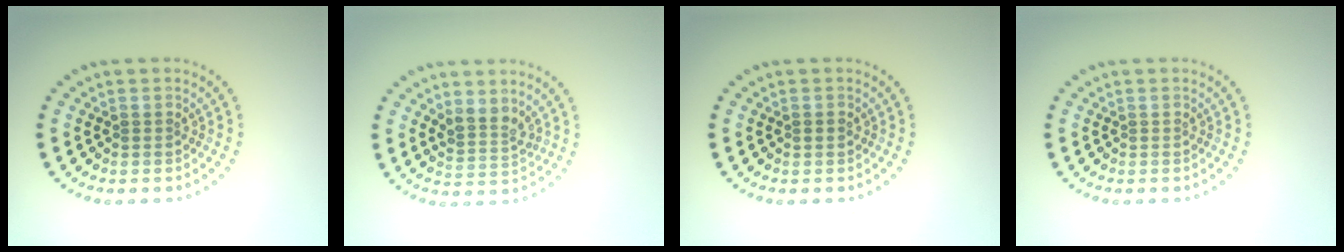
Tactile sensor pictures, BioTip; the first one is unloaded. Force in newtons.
{"total": 2.2, "press": 1.8, "slide": 1.4}
{"total": 1.0, "press": 1.0, "slide": 0.0}
{"total": 0.0}